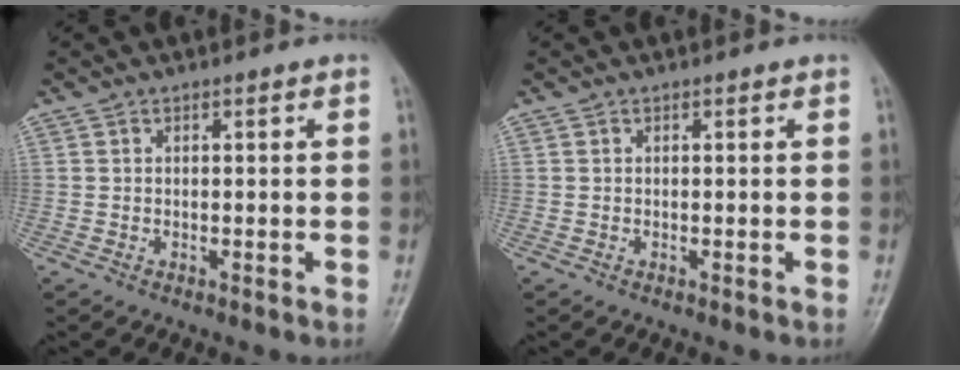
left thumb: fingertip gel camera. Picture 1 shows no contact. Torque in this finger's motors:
{"motor_torque": [0.00, 0.00, 0.00, -0.02, 0.00]}